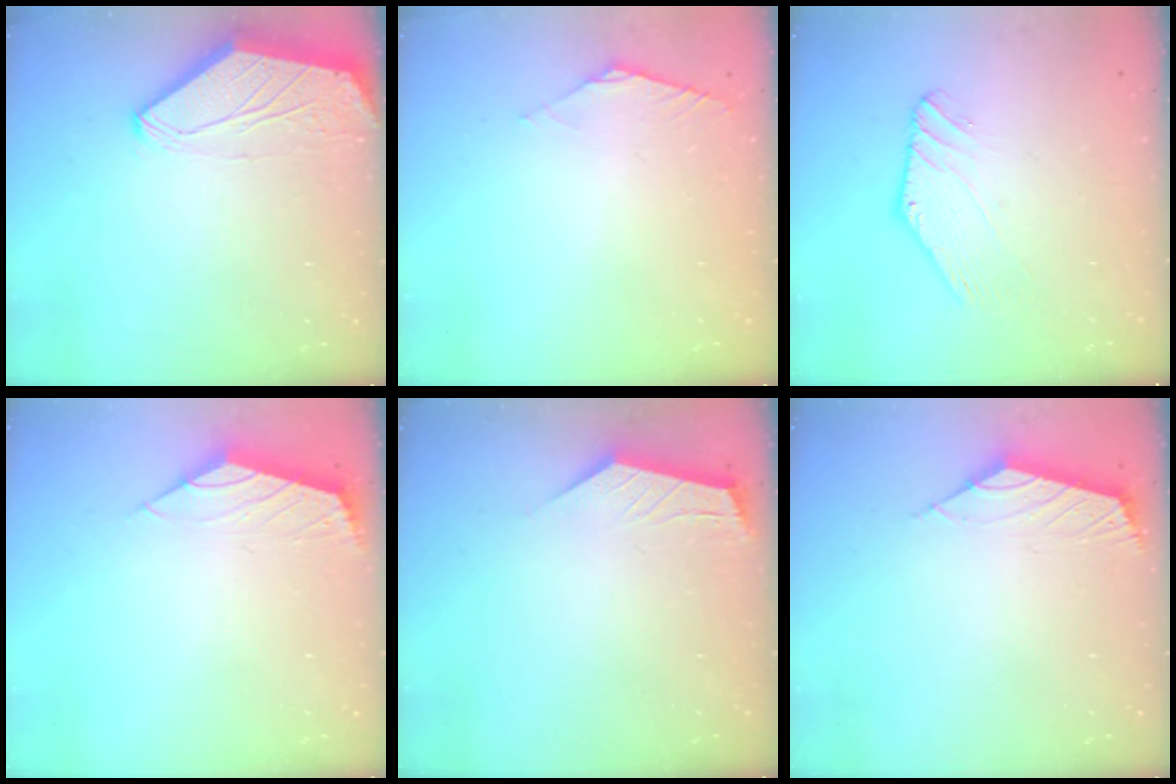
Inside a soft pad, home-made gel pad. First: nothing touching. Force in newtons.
{"total": 2.1, "press": 2.1, "slide": 0.6}
{"total": 0.9, "press": 0.9, "slide": 0.1}
{"total": 2.3, "press": 2.2, "slide": 0.6}
{"total": 2.5, "press": 2.4, "slide": 0.3}
{"total": 2.8, "press": 2.7, "slide": 0.6}